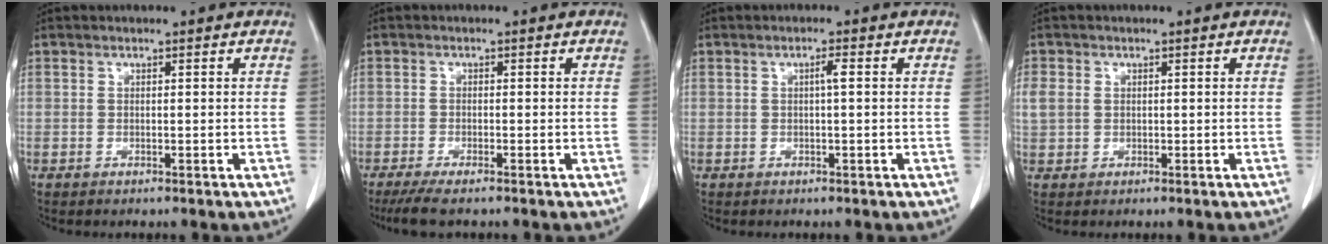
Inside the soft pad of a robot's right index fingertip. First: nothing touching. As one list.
[{"total": 4.1, "force": [-3.2, 0.4, 2.5], "torque": [-0.047, -0.010, -0.056]}, {"total": 1.3, "force": [0.2, 0.1, 1.3], "torque": [-0.026, 0.003, 0.002]}, {"total": 2.9, "force": [0.4, 2.5, 1.5], "torque": [-0.050, 0.015, 0.013]}]